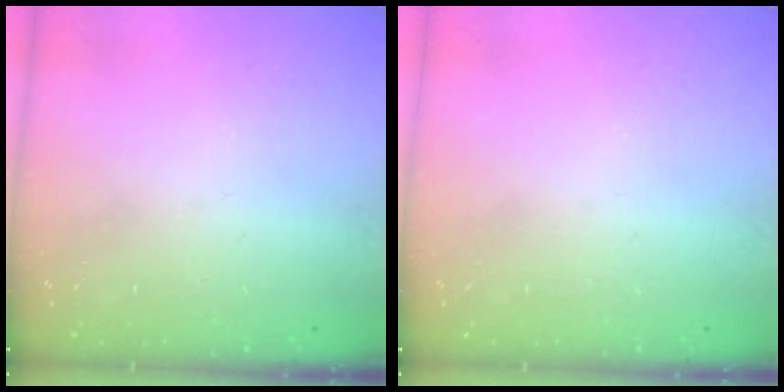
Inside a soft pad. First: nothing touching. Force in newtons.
{"total": 0.0}